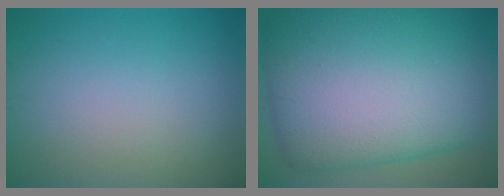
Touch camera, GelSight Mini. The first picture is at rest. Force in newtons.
{"total": 18.3, "press": 18.3, "slide": 0.8}